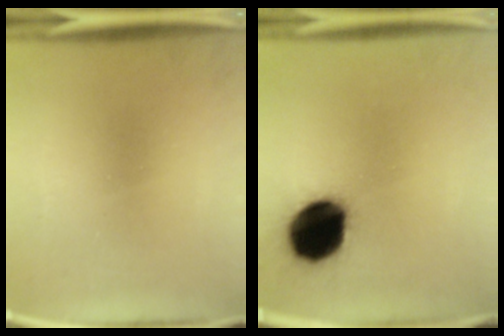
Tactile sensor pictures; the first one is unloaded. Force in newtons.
{"total": 18.2}